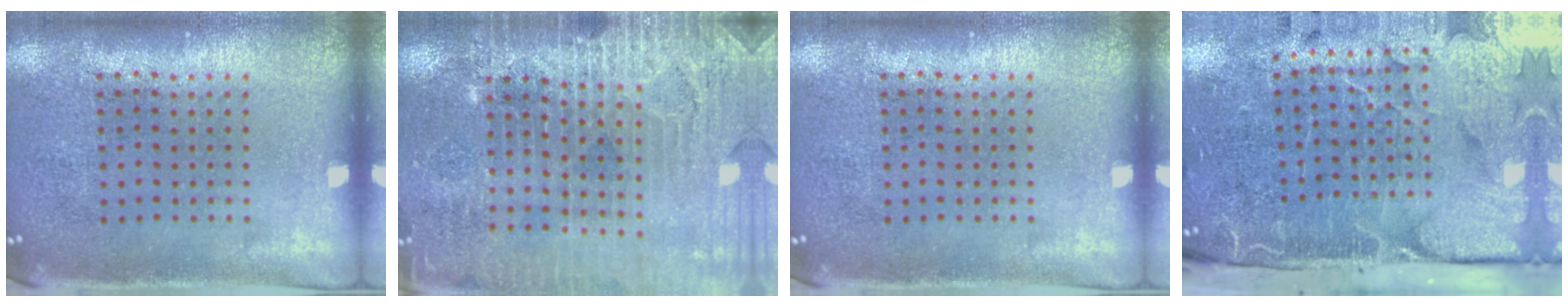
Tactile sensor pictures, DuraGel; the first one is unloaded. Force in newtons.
{"total": 3.4, "press": 3.4, "slide": 0.1}
{"total": 0.0}
{"total": 5.1, "press": 3.8, "slide": 3.3}